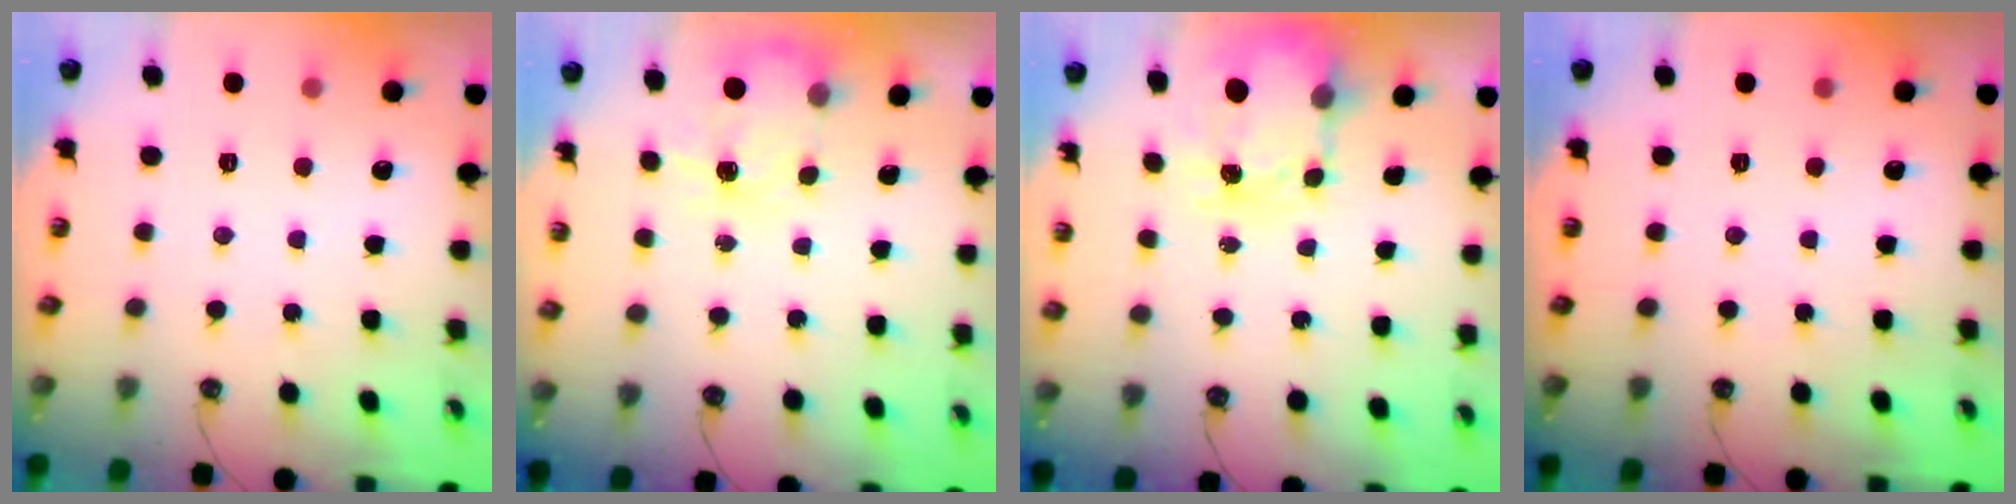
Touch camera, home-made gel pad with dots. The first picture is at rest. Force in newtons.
{"total": 3.9, "press": 3.8, "slide": 0.7}
{"total": 5.1, "press": 5.1, "slide": 0.6}
{"total": 0.0}